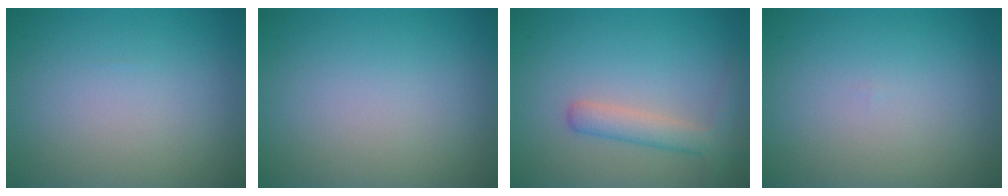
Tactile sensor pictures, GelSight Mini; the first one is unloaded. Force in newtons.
{"total": 0.0}
{"total": 2.8, "press": 2.8, "slide": 0.1}
{"total": 0.0}